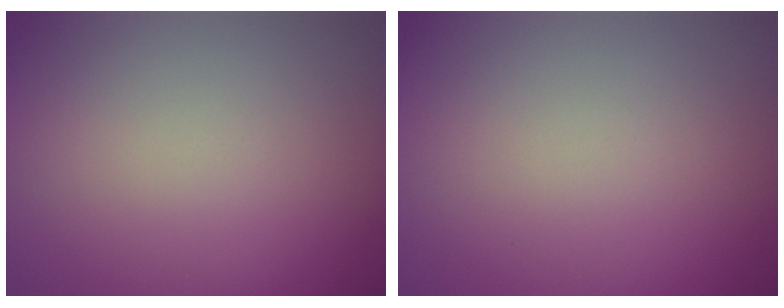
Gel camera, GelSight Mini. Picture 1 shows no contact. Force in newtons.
{"total": 0.0}